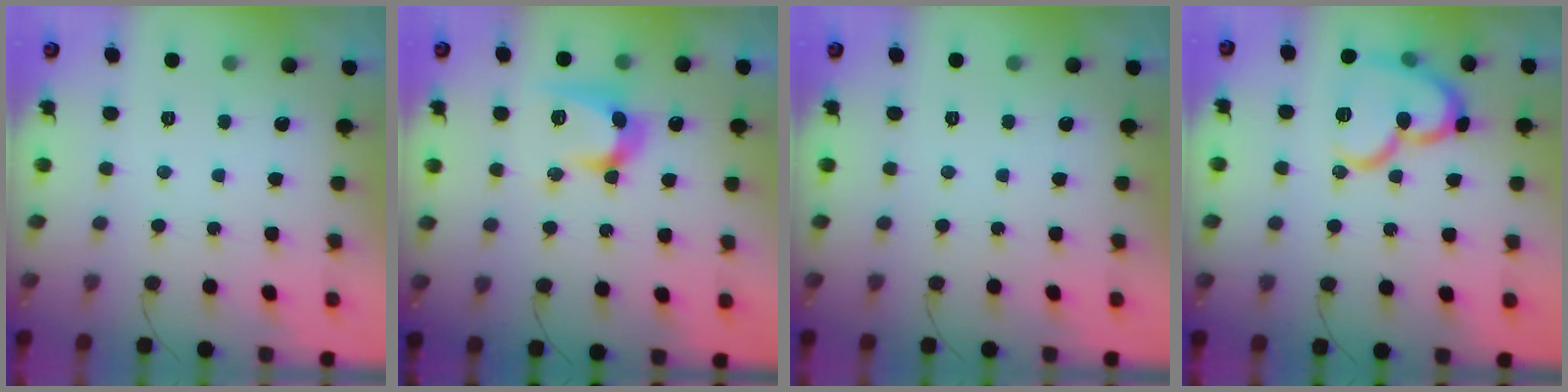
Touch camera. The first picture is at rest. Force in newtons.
{"total": 12.9, "press": 12.9, "slide": 0.5}
{"total": 0.0}
{"total": 16.4, "press": 16.3, "slide": 1.6}